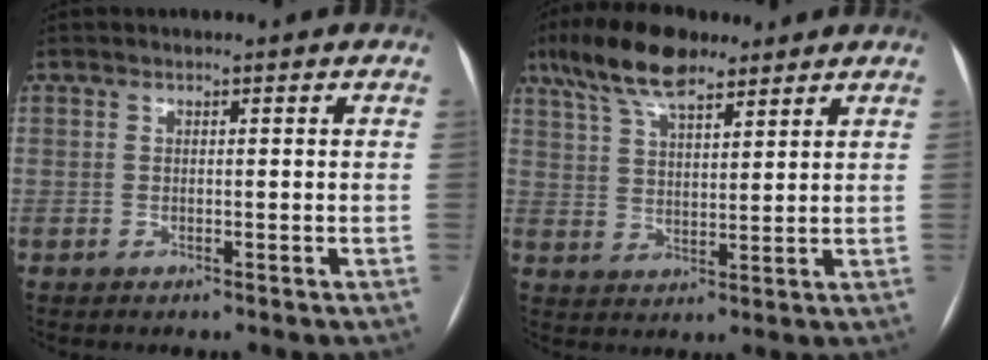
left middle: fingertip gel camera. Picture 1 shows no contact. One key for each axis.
{"total": 10.7, "fx": 7.8, "fy": 3.4, "fz": 6.6, "tx": -0.129, "ty": 0.024, "tz": 0.141}